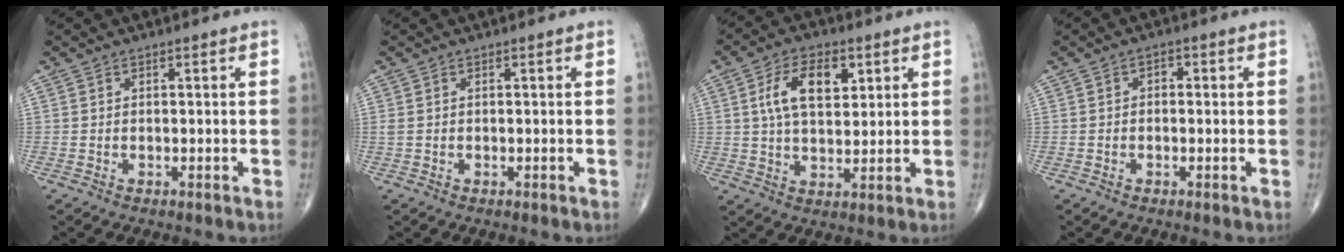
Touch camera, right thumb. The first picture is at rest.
{"total": 0.8, "force": [0.1, 0.4, 0.6], "torque": [-0.019, 0.005, 0.006]}
{"total": 10.3, "force": [3.3, 5.6, 8.0], "torque": [-0.128, -0.005, 0.058]}
{"total": 1.4, "force": [0.0, 1.0, 1.0], "torque": [-0.005, 0.005, -0.006]}